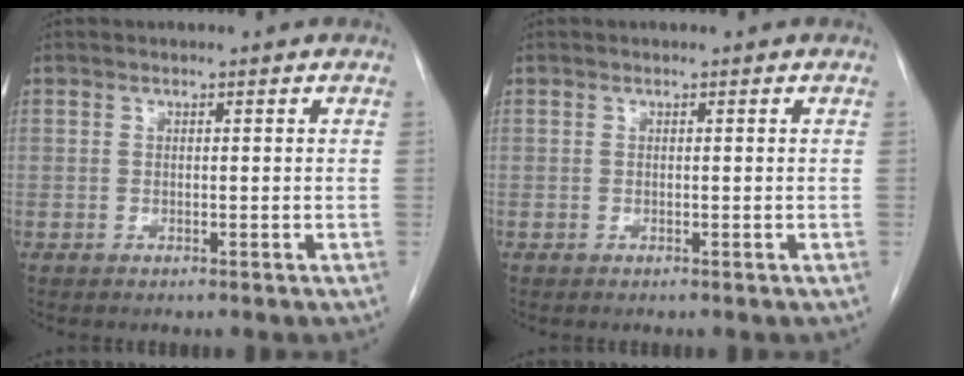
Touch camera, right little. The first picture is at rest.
{"total": 0.0}